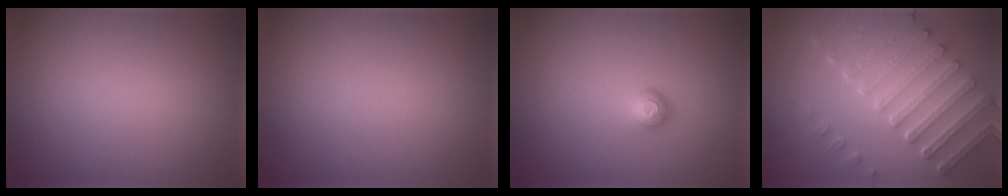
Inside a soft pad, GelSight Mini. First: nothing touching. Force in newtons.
{"total": 0.0}
{"total": 1.1, "press": 1.0, "slide": 0.2}
{"total": 7.3, "press": 5.5, "slide": 4.9}